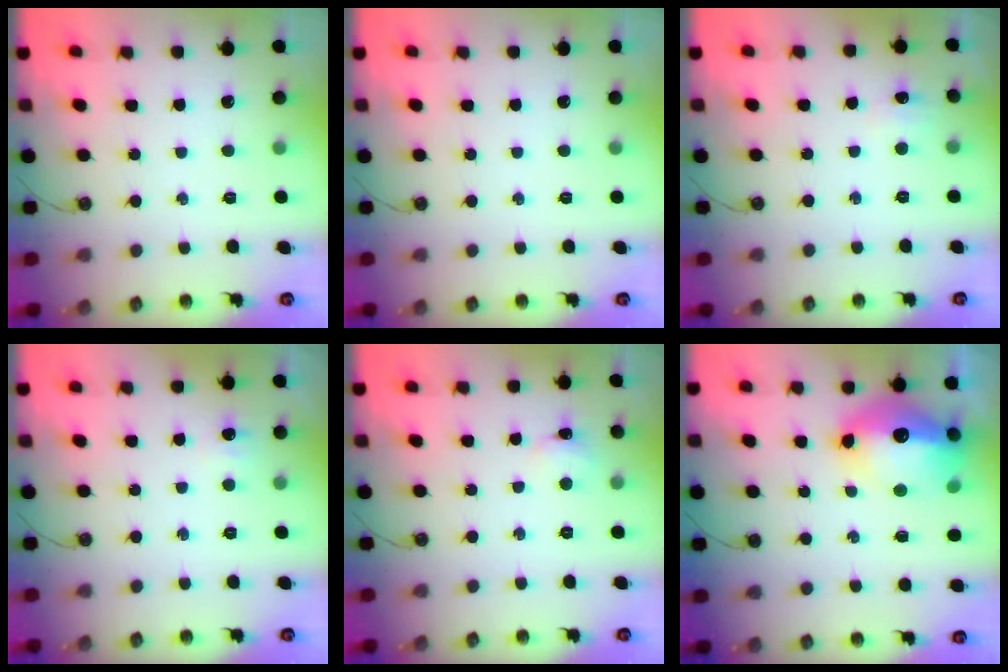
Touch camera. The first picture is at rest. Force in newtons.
{"total": 0.0}
{"total": 4.7, "press": 4.7, "slide": 0.6}
{"total": 3.5, "press": 3.4, "slide": 0.8}
{"total": 1.7, "press": 1.6, "slide": 0.4}
{"total": 17.8, "press": 17.7, "slide": 1.7}